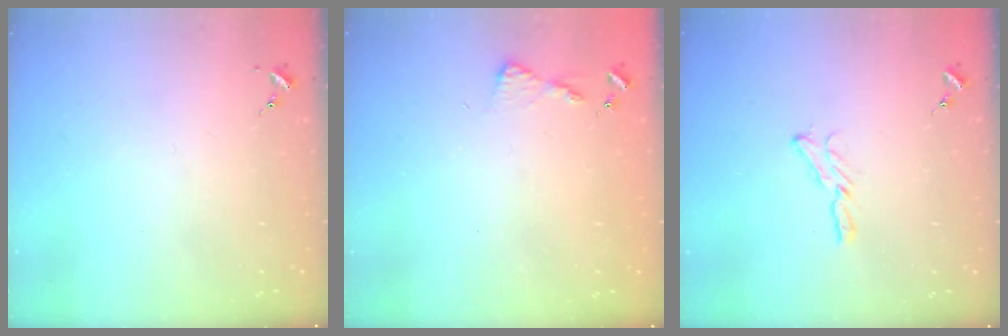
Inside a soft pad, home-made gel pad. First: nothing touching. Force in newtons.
{"total": 4.5, "press": 4.4, "slide": 0.5}
{"total": 5.4, "press": 5.4, "slide": 0.4}